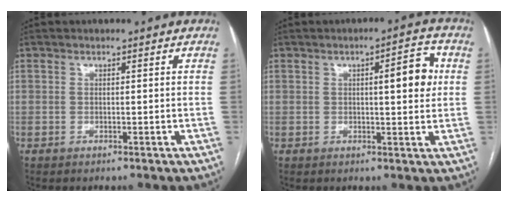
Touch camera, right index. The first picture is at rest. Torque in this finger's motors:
{"motor_torque": [0.22, 0.08, 0.11, 0.03]}